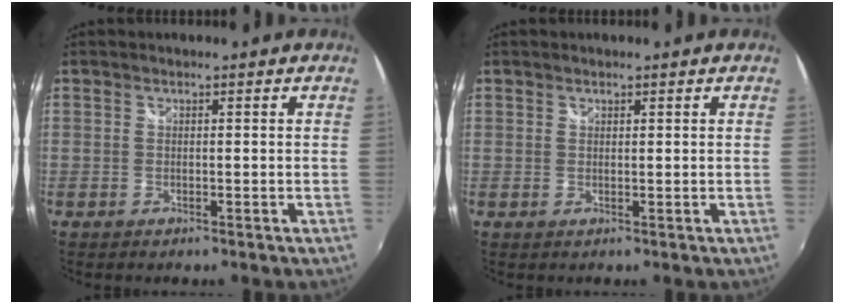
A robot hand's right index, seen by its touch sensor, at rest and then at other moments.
{"total": 0.5, "force": [0.4, 0.3, 0.1], "torque": [-0.002, 0.001, 0.007]}